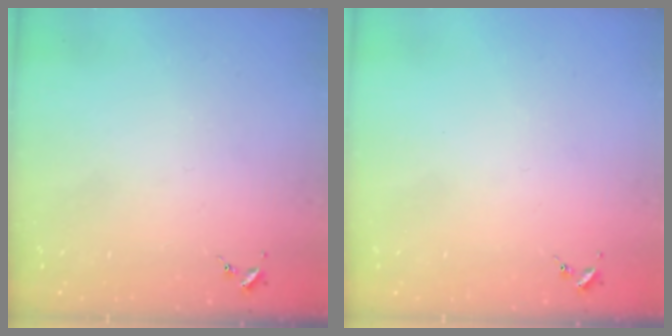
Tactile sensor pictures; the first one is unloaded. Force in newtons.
{"total": 0.0}